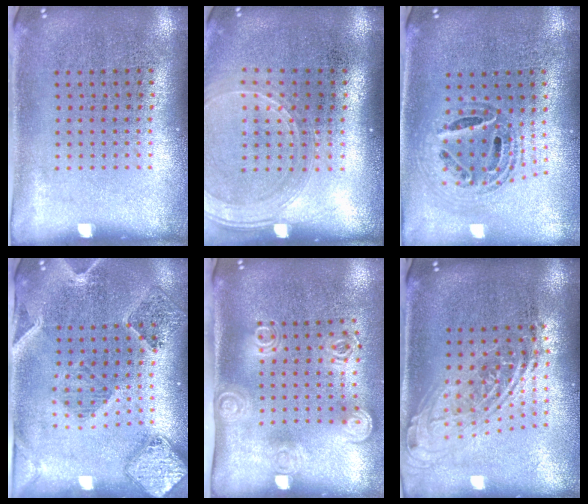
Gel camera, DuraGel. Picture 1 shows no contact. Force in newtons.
{"total": 1.7, "press": 1.5, "slide": 0.7}
{"total": 0.9, "press": 0.9, "slide": 0.2}
{"total": 1.5, "press": 1.5, "slide": 0.2}
{"total": 2.0, "press": 1.4, "slide": 1.4}
{"total": 2.0, "press": 1.5, "slide": 1.2}